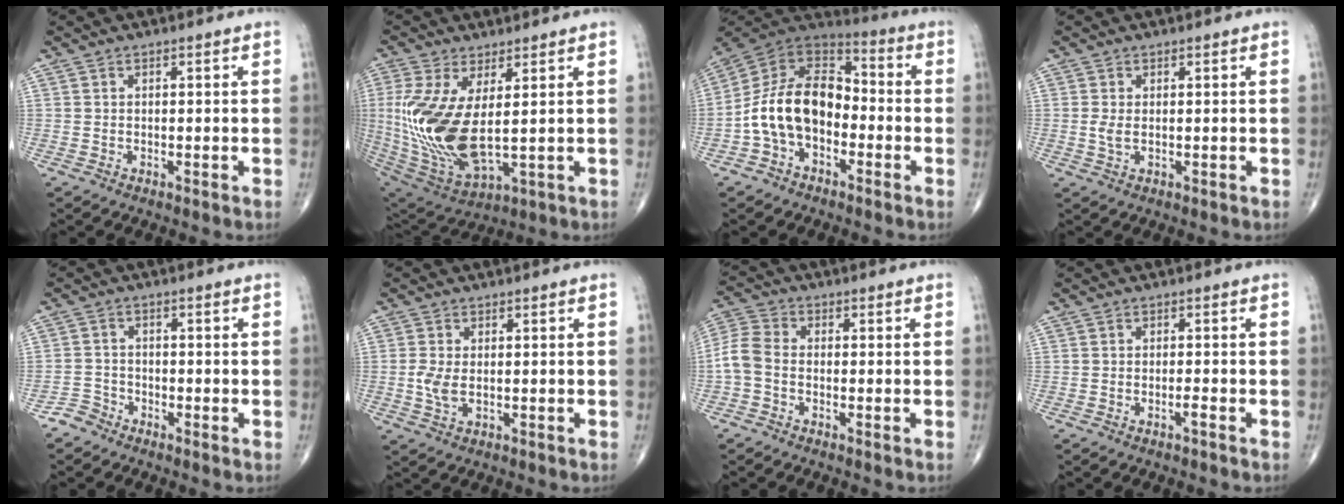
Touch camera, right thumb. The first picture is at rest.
{"total": 17.4, "force": [1.4, 7.3, 15.8], "torque": [-0.356, -0.028, 0.045]}
{"total": 15.2, "force": [-3.5, 10.0, 10.9], "torque": [-0.178, 0.056, -0.075]}
{"total": 1.9, "force": [0.0, 1.0, 1.7], "torque": [-0.042, -0.004, 0.002]}
{"total": 2.6, "force": [-2.2, 1.4, -0.2], "torque": [0.012, 0.002, -0.050]}
{"total": 3.5, "force": [-0.2, 1.9, 2.9], "torque": [-0.073, -0.007, -0.005]}
{"total": 5.5, "force": [-1.3, 3.7, 3.9], "torque": [-0.086, 0.016, -0.040]}
{"total": 1.0, "force": [-0.7, 0.0, 0.8], "torque": [-0.015, 0.003, -0.012]}